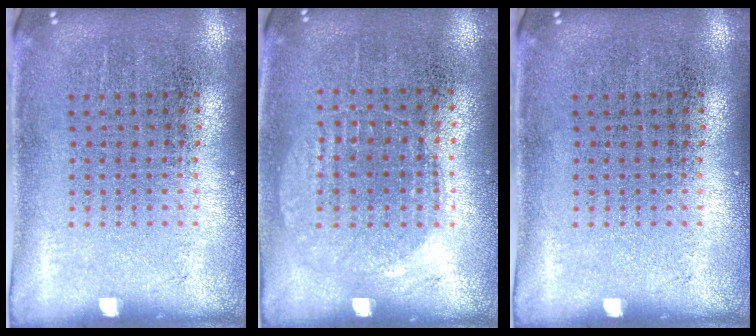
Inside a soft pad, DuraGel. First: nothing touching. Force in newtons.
{"total": 1.0, "press": 0.9, "slide": 0.4}
{"total": 0.0}